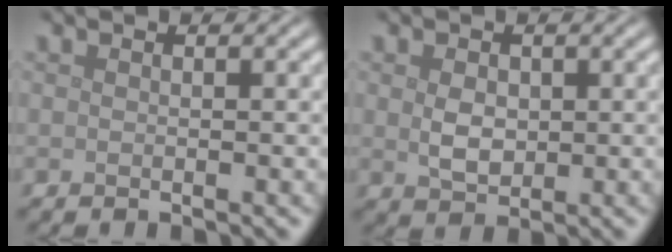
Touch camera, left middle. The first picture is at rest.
{"total": 2.4, "force": [0.3, 1.7, 1.7], "torque": [-0.035, -0.002, 0.008]}